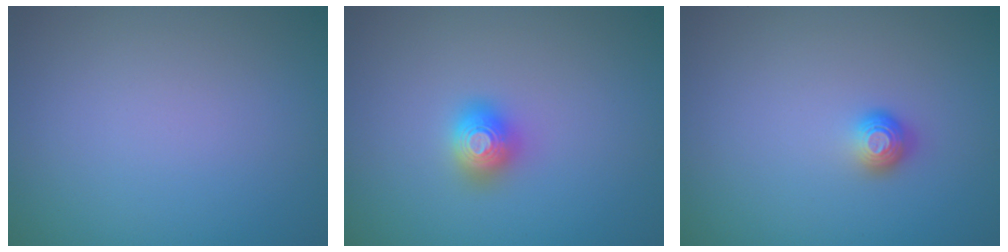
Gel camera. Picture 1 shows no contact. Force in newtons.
{"total": 2.0, "press": 2.0, "slide": 0.1}
{"total": 1.2, "press": 0.9, "slide": 0.7}